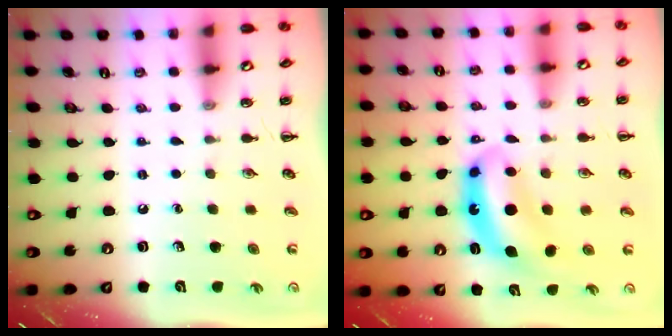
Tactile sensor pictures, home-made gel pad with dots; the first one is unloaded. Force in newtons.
{"total": 8.4, "press": 8.2, "slide": 1.8}